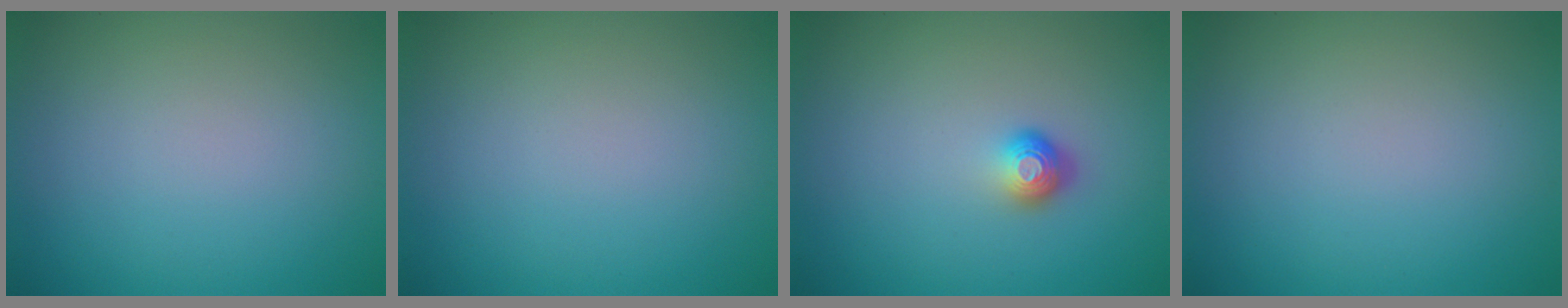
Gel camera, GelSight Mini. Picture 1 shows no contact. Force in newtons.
{"total": 0.0}
{"total": 1.8, "press": 1.2, "slide": 1.2}
{"total": 0.0}